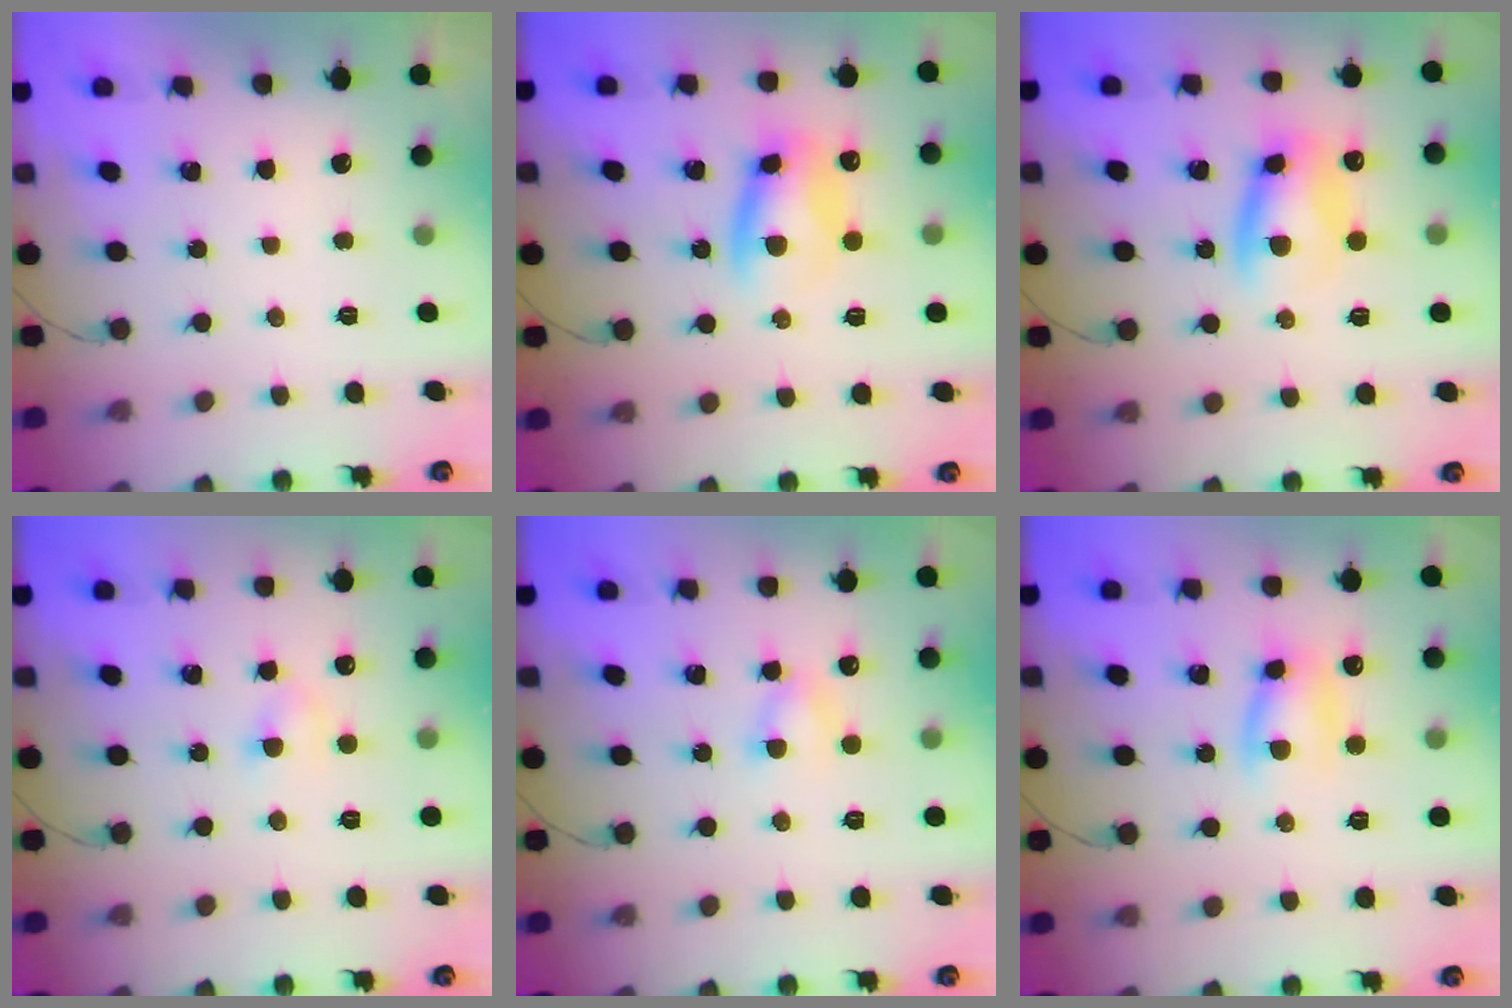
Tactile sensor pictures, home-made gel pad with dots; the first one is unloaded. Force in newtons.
{"total": 10.5, "press": 10.3, "slide": 2.0}
{"total": 10.5, "press": 10.3, "slide": 2.0}
{"total": 2.9, "press": 2.8, "slide": 1.0}
{"total": 3.7, "press": 3.7, "slide": 0.7}
{"total": 7.8, "press": 7.8, "slide": 0.8}